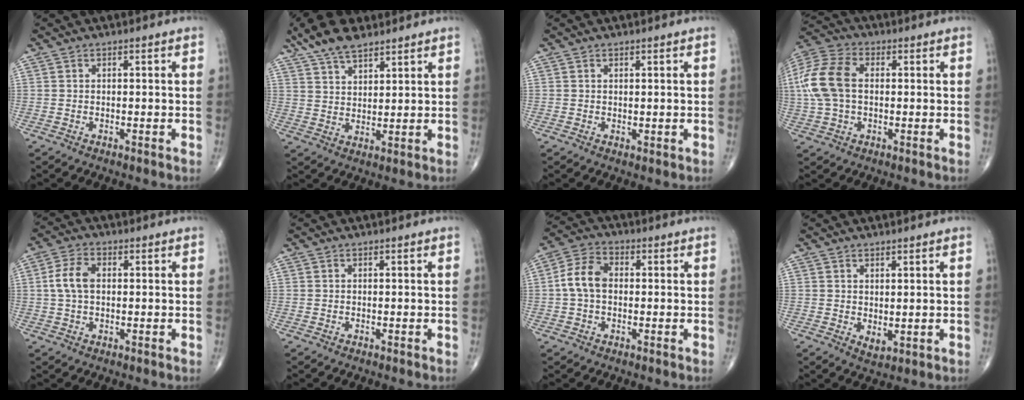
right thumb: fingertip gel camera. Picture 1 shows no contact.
{"total": 10.3, "force": [7.6, 4.2, 5.5], "torque": [-0.088, -0.019, 0.141]}
{"total": 0.6, "force": [0.4, 0.3, 0.4], "torque": [-0.001, -0.005, 0.007]}
{"total": 13.1, "force": [1.0, 8.4, 10.0], "torque": [-0.225, 0.026, 0.014]}
{"total": 5.7, "force": [0.6, 3.5, 4.5], "torque": [-0.098, 0.013, 0.006]}
{"total": 0.0}
{"total": 7.1, "force": [0.0, 4.8, 5.2], "torque": [-0.101, 0.023, -0.009]}
{"total": 2.7, "force": [0.6, 1.5, 2.1], "torque": [-0.030, -0.014, 0.018]}